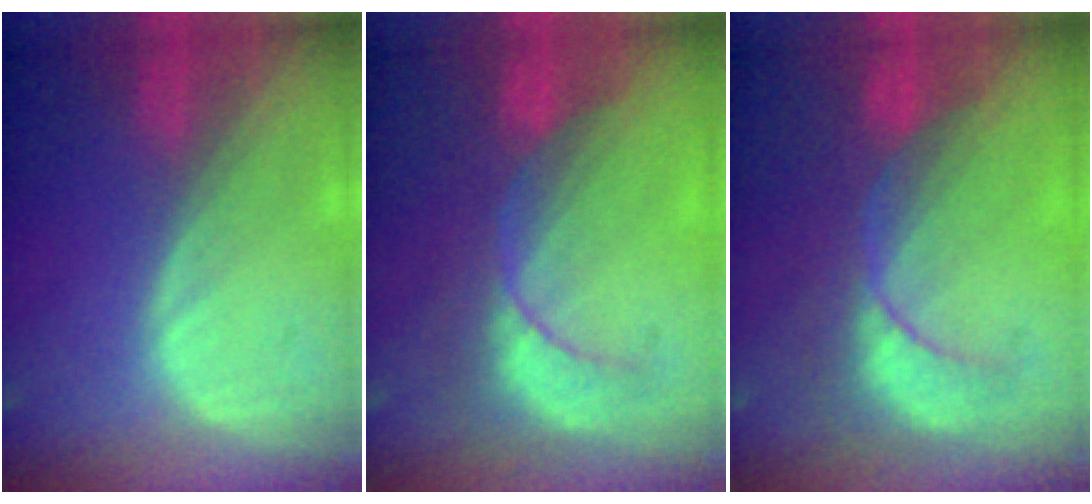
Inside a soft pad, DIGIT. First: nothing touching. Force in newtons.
{"total": 8.9, "press": 7.8, "slide": 4.2}
{"total": 8.7, "press": 7.7, "slide": 4.0}